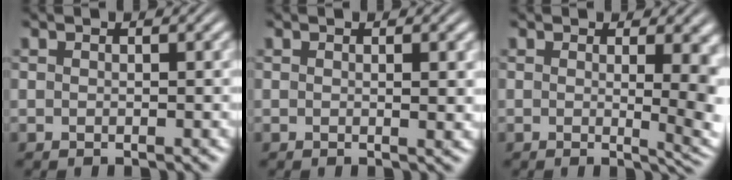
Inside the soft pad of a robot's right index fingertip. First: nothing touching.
{"total": 0.7, "force": [0.3, -0.2, 0.6], "torque": [-0.007, -0.003, 0.002]}
{"total": 3.6, "force": [0.0, 0.4, 3.6], "torque": [-0.040, -0.015, -0.003]}